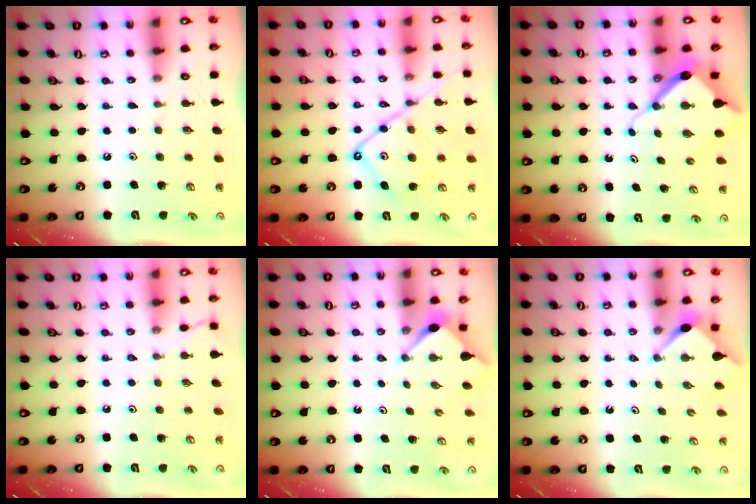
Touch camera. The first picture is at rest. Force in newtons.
{"total": 14.0, "press": 13.9, "slide": 1.3}
{"total": 8.7, "press": 8.6, "slide": 0.7}
{"total": 2.4, "press": 2.4, "slide": 0.5}
{"total": 2.9, "press": 2.9, "slide": 0.3}
{"total": 2.7, "press": 2.6, "slide": 0.3}